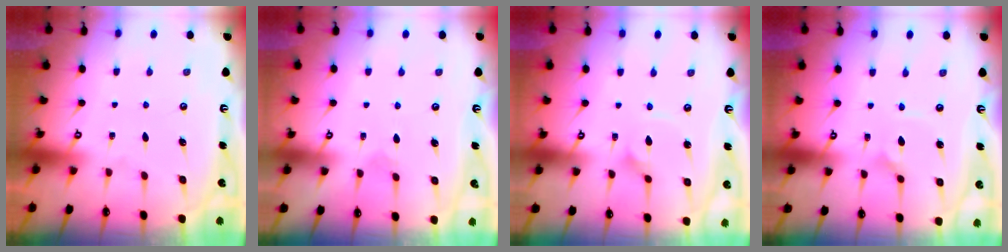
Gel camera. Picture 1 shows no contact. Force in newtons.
{"total": 2.1, "press": 2.1, "slide": 0.3}
{"total": 1.7, "press": 1.7, "slide": 0.0}
{"total": 2.4, "press": 2.4, "slide": 0.2}